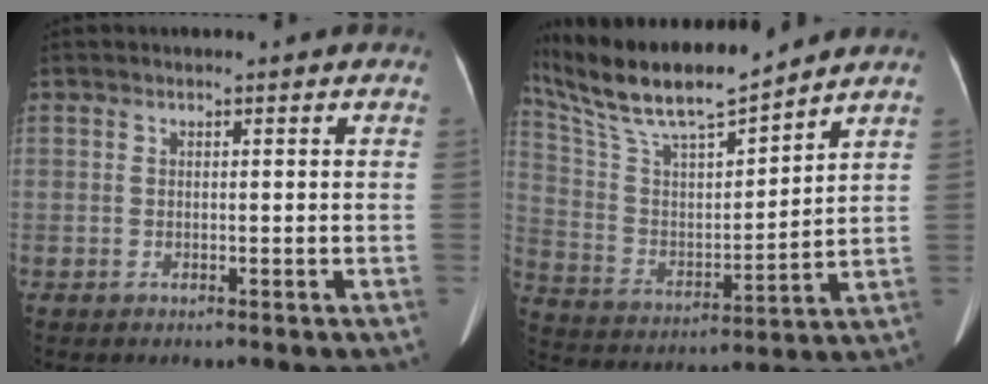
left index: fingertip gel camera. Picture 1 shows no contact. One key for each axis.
{"total": 18.7, "fx": 16.1, "fy": 1.7, "fz": 9.3, "tx": -0.188, "ty": 0.014, "tz": 0.305}